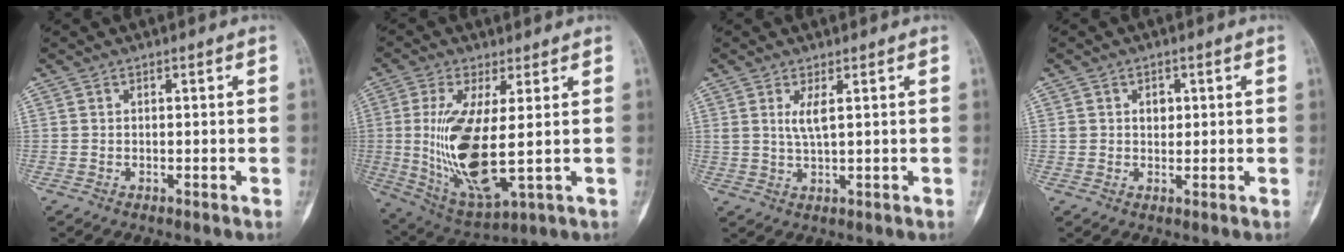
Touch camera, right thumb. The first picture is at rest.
{"total": 15.7, "force": [0.1, 4.9, 14.9], "torque": [-0.312, -0.026, 0.019]}
{"total": 3.2, "force": [1.1, 0.5, 2.9], "torque": [-0.065, -0.013, 0.029]}
{"total": 2.6, "force": [0.7, 2.1, 1.4], "torque": [-0.004, -0.002, 0.011]}